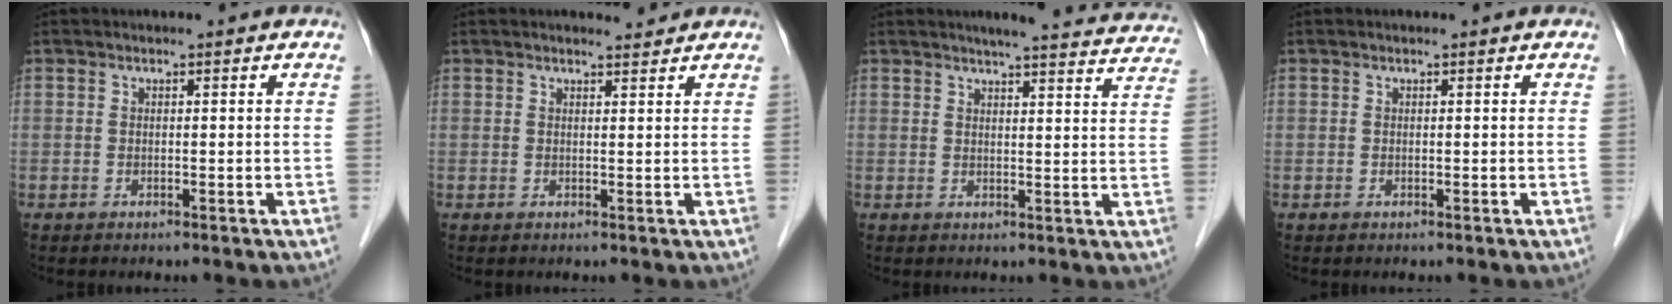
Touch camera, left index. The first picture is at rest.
{"total": 1.4, "force": [1.4, 0.1, 0.1], "torque": [-0.006, -0.006, 0.022]}
{"total": 17.0, "force": [15.9, 1.9, 5.8], "torque": [-0.063, -0.025, 0.173]}
{"total": 0.0}